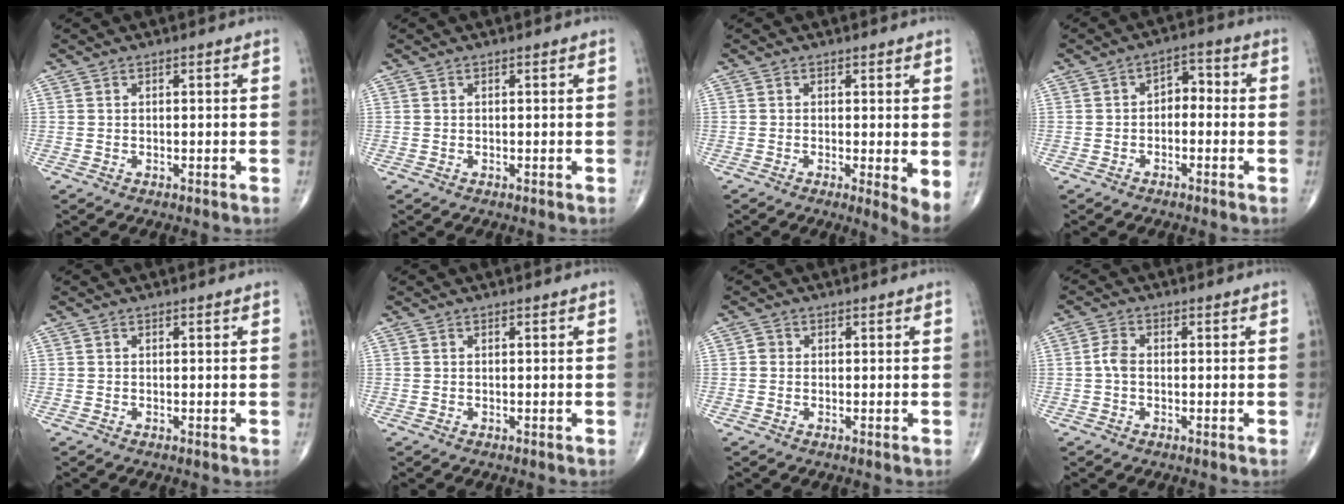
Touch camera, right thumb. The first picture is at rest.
{"total": 0.0}
{"total": 3.8, "force": [-0.1, 0.7, 3.7], "torque": [-0.058, -0.013, -0.006]}
{"total": 4.2, "force": [-0.7, 2.8, 3.0], "torque": [-0.023, 0.027, -0.024]}
{"total": 0.0}
{"total": 0.0}
{"total": 1.1, "force": [0.0, 1.0, 0.3], "torque": [0.000, 0.003, -0.004]}
{"total": 2.6, "force": [-0.4, 1.7, 2.0], "torque": [-0.038, 0.006, -0.014]}